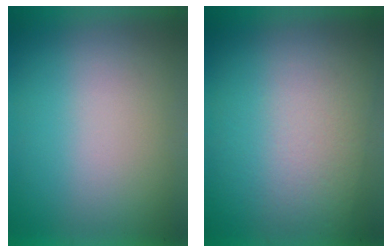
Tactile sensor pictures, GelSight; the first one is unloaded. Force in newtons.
{"total": 2.9}